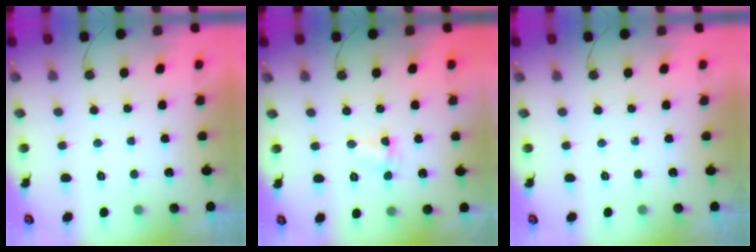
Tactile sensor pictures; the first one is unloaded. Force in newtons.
{"total": 1.7, "press": 1.6, "slide": 0.6}
{"total": 0.0}